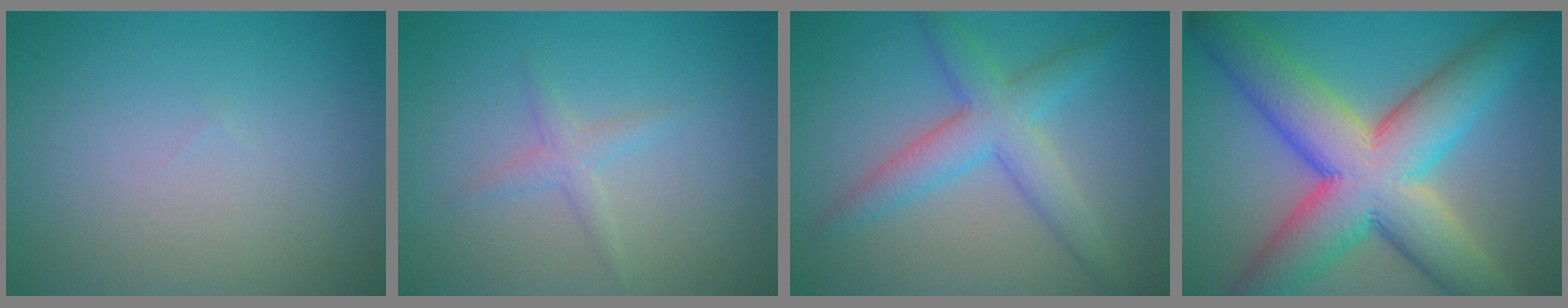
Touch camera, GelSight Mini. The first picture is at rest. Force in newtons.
{"total": 1.4, "press": 1.4, "slide": 0.1}
{"total": 4.7, "press": 4.7, "slide": 0.1}
{"total": 13.3, "press": 13.3, "slide": 0.6}